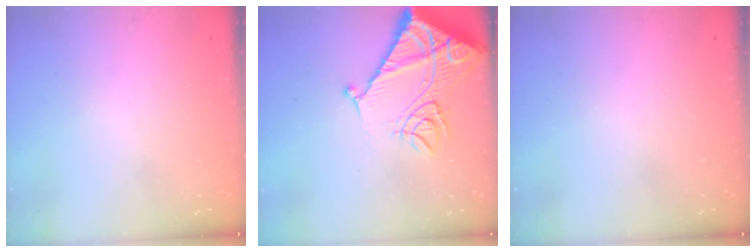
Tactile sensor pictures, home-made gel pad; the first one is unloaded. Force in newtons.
{"total": 16.1, "press": 16.0, "slide": 1.8}
{"total": 0.0}